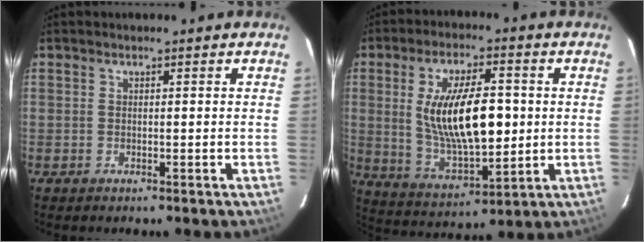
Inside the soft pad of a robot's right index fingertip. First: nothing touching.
{"total": 16.5, "force": [1.3, 6.6, 15.0], "torque": [-0.276, -0.008, 0.038]}